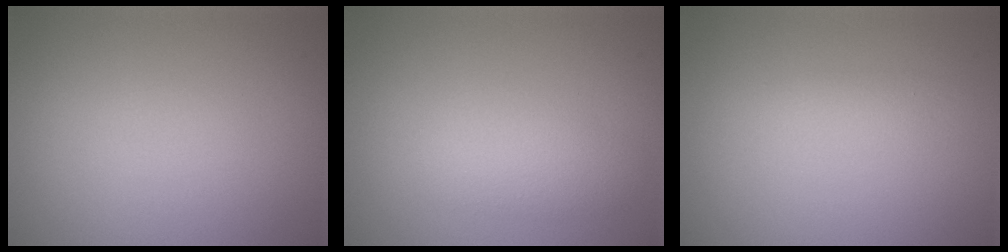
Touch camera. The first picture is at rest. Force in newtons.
{"total": 2.3, "press": 2.3, "slide": 0.1}
{"total": 1.1, "press": 1.1, "slide": 0.0}